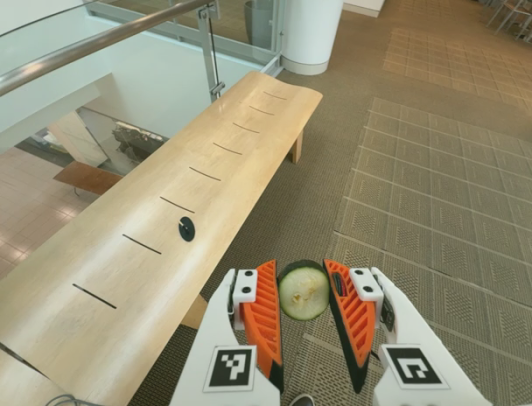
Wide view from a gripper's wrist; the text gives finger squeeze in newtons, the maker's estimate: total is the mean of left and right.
{"total": 8.6, "left": 8.6, "right": 8.6}